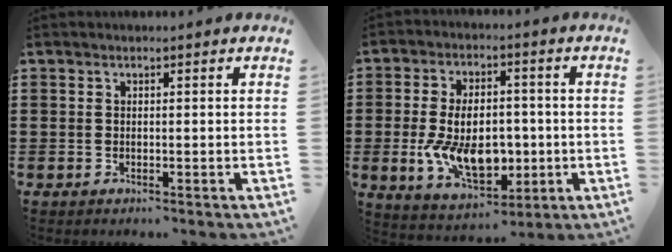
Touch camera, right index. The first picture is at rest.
{"total": 11.5, "force": [-1.6, 7.1, 9.0], "torque": [-0.178, 0.002, -0.029]}